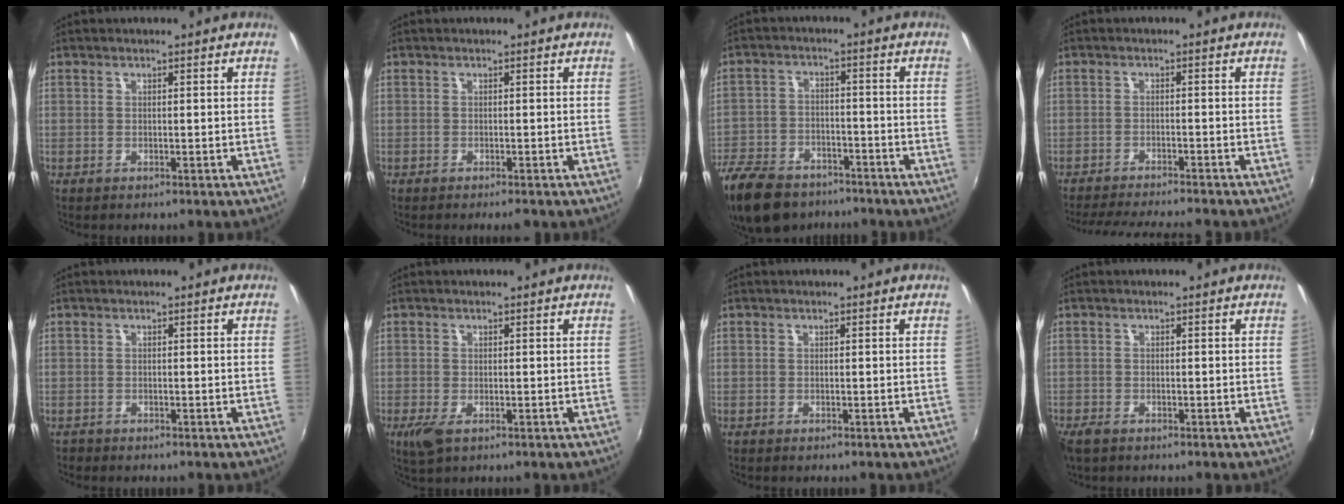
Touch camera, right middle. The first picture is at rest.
{"total": 1.3, "force": [-1.1, 0.3, 0.6], "torque": [-0.015, -0.003, -0.019]}
{"total": 17.4, "force": [-12.8, 8.9, 7.6], "torque": [-0.198, -0.015, -0.214]}
{"total": 10.4, "force": [-9.5, 0.4, 4.2], "torque": [-0.096, -0.011, -0.148]}
{"total": 1.0, "force": [-0.9, 0.5, 0.0], "torque": [-0.005, 0.001, -0.017]}
{"total": 3.3, "force": [-1.6, 1.4, 2.5], "torque": [-0.052, -0.013, -0.027]}
{"total": 0.0}
{"total": 2.8, "force": [-2.1, 1.3, 1.3], "torque": [-0.032, -0.010, -0.043]}